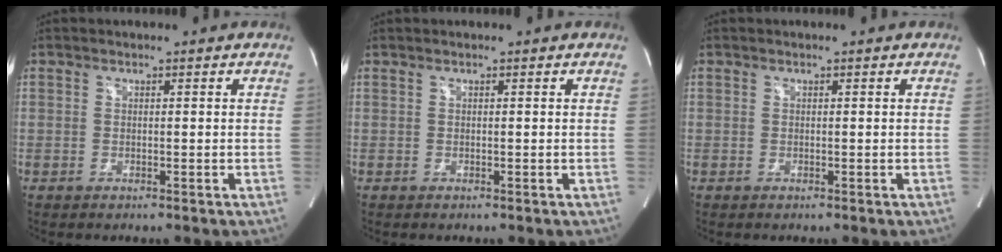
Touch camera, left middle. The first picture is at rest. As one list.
[{"total": 0.0}, {"total": 0.0}]